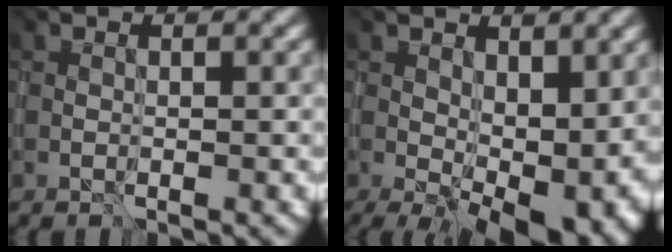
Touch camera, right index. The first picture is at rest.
{"total": 10.9, "force": [-1.1, 6.3, 8.8], "torque": [-0.120, -0.039, 0.036]}